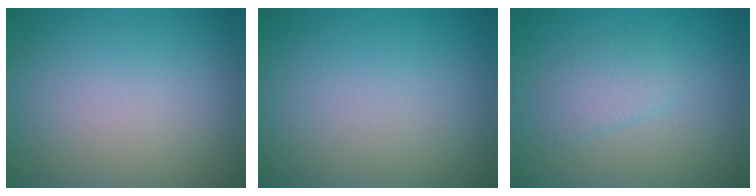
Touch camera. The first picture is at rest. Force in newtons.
{"total": 0.0}
{"total": 1.8, "press": 1.8, "slide": 0.1}